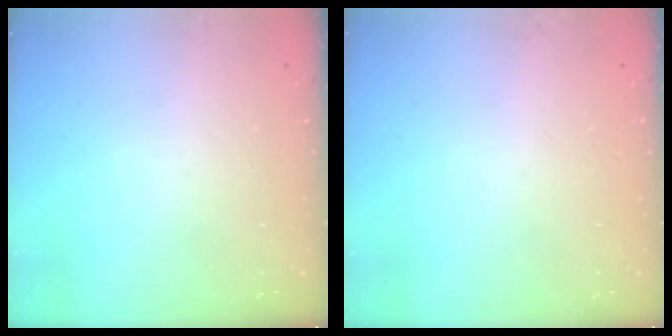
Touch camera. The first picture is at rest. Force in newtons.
{"total": 1.7, "press": 1.7, "slide": 0.1}